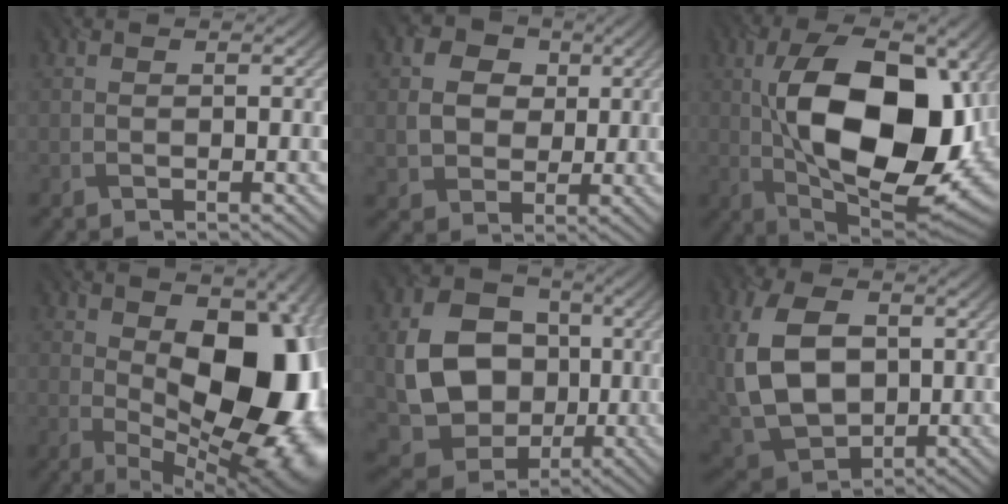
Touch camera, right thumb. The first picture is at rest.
{"total": 6.2, "force": [1.4, 5.3, 3.0], "torque": [-0.090, 0.005, 0.013]}
{"total": 18.9, "force": [1.2, 9.6, 16.3], "torque": [-0.286, 0.002, 0.016]}
{"total": 19.5, "force": [1.2, 10.8, 16.3], "torque": [-0.186, -0.011, 0.025]}
{"total": 13.7, "force": [-0.3, 11.0, 8.2], "torque": [-0.182, -0.012, -0.009]}
{"total": 13.3, "force": [1.3, 9.1, 9.6], "torque": [-0.242, -0.001, 0.028]}